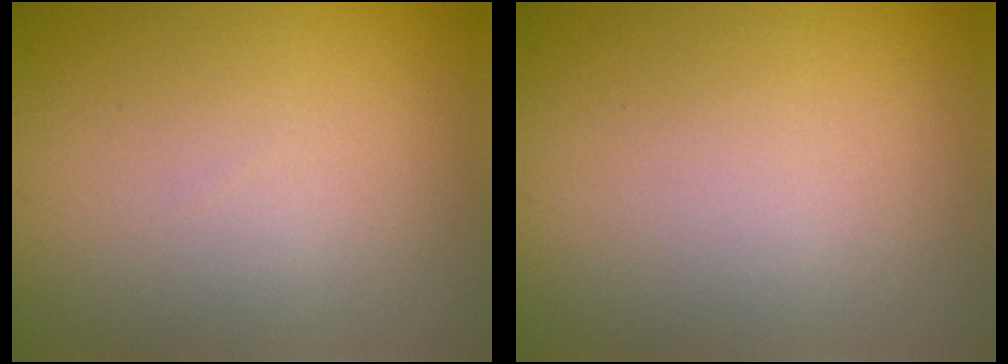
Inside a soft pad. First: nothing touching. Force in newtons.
{"total": 0.0}